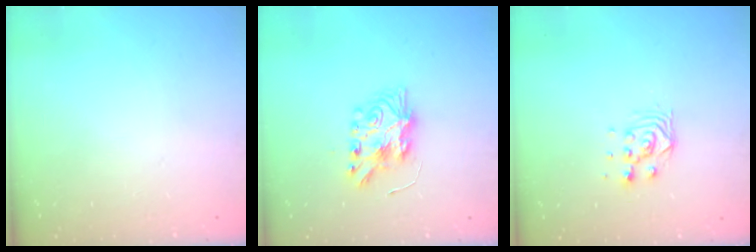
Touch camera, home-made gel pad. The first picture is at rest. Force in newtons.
{"total": 8.4, "press": 8.4, "slide": 0.7}
{"total": 6.1, "press": 6.0, "slide": 0.4}